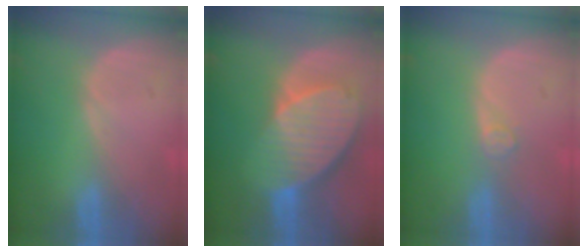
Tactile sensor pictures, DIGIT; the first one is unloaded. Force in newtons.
{"total": 10.2, "press": 8.9, "slide": 5.1}
{"total": 1.5, "press": 1.5, "slide": 0.2}